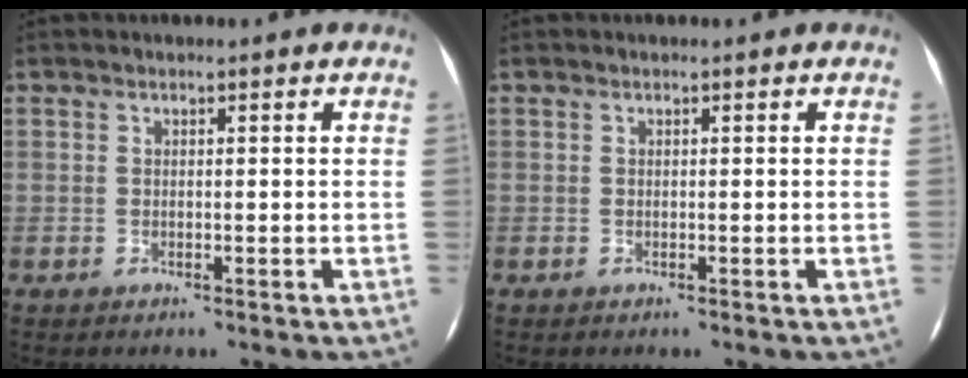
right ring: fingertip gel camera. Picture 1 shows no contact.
{"total": 0.0}